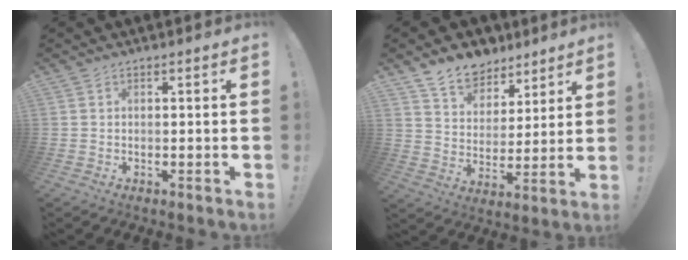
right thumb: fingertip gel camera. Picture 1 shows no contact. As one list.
[{"total": 11.4, "force": [9.0, 6.4, 2.5], "torque": [-0.047, -0.069, 0.174]}]